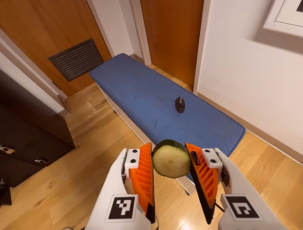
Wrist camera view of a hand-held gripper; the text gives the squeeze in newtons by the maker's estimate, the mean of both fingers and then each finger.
{"total": 9.0, "left": 8.2, "right": 9.8}